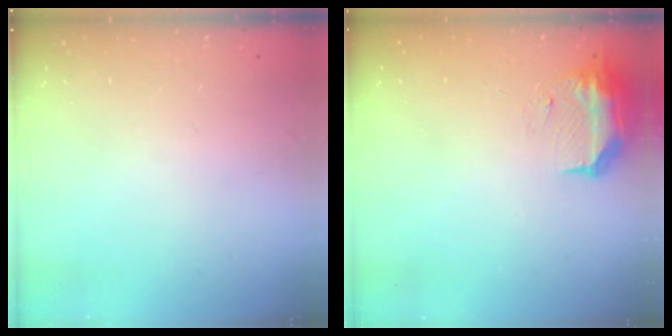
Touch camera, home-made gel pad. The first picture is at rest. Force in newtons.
{"total": 15.7, "press": 10.5, "slide": 11.7}